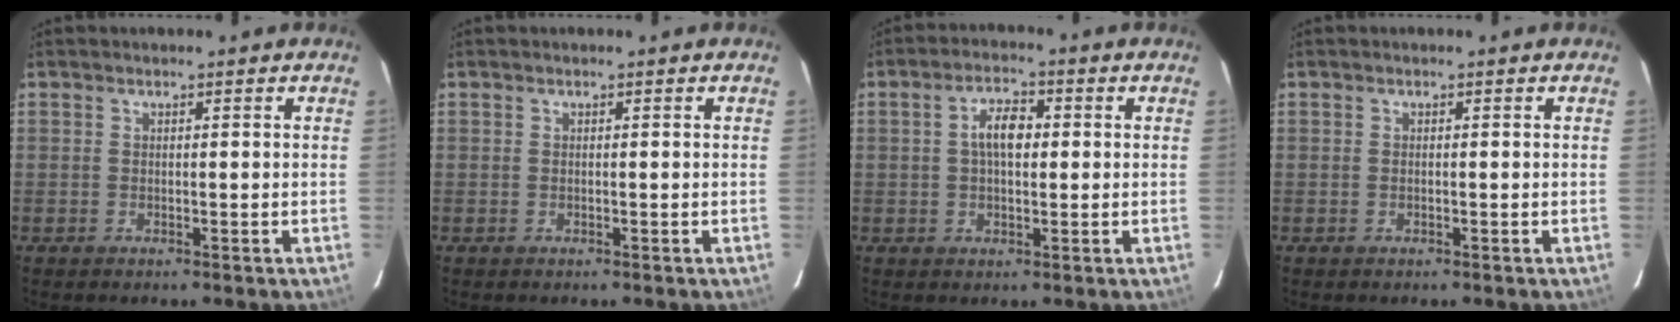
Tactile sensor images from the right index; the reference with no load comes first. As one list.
[{"total": 0.0}, {"total": 5.3, "force": [0.6, 2.7, 4.5], "torque": [-0.081, 0.015, 0.011]}, {"total": 0.0}]